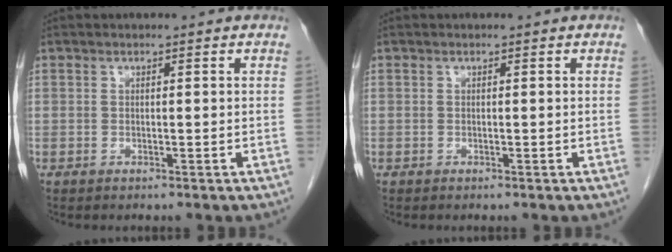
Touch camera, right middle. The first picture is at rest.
{"total": 0.0}